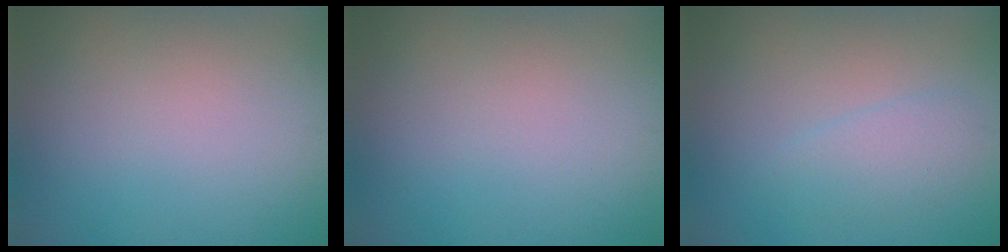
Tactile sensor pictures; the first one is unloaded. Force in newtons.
{"total": 0.0}
{"total": 2.0, "press": 2.0, "slide": 0.1}